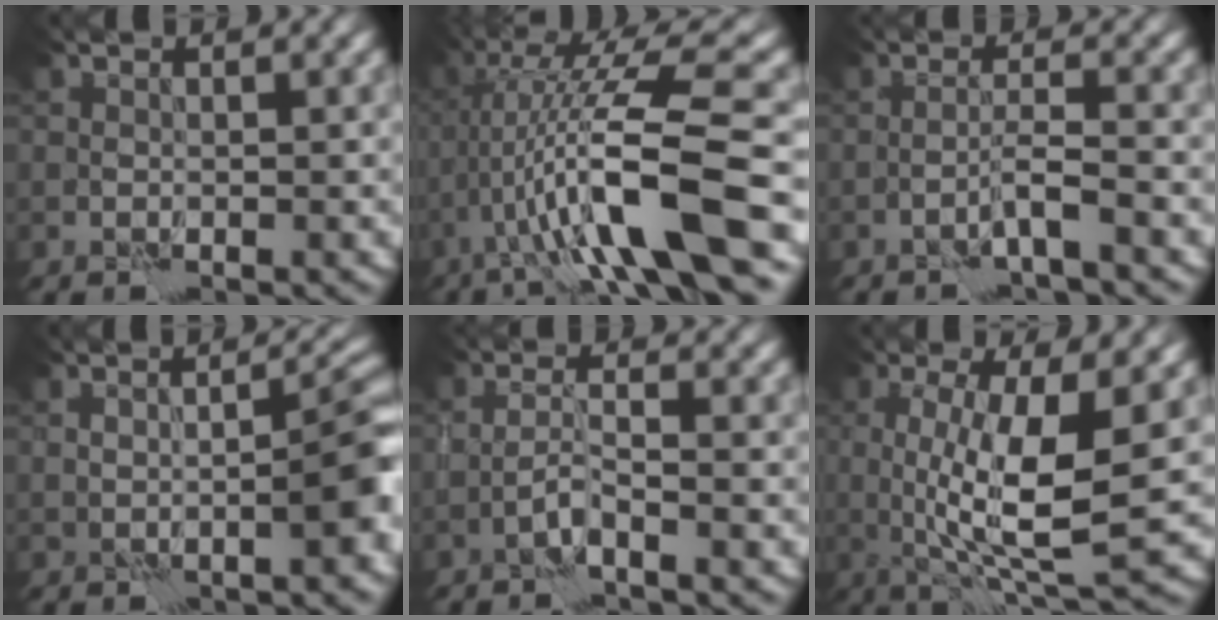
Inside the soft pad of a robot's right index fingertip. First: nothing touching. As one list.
[{"total": 11.0, "force": [-1.8, 1.7, 10.8], "torque": [-0.183, 0.021, -0.025]}, {"total": 1.7, "force": [-0.8, -0.3, 1.5], "torque": [-0.026, 0.009, -0.020]}, {"total": 3.4, "force": [-0.6, 0.5, 3.3], "torque": [-0.046, 0.007, -0.007]}, {"total": 1.5, "force": [-0.8, -0.1, 1.2], "torque": [-0.025, 0.005, -0.021]}, {"total": 8.1, "force": [0.8, 1.9, 7.8], "torque": [-0.133, -0.017, 0.022]}]